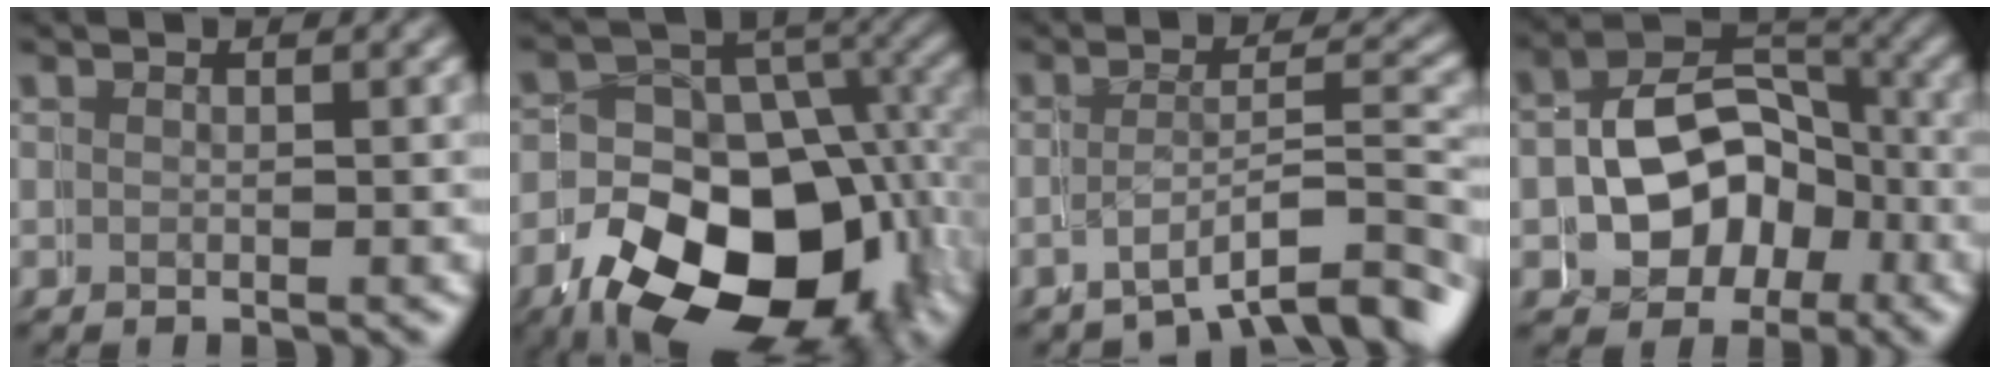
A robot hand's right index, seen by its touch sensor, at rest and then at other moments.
{"total": 16.8, "force": [-6.6, 11.0, 10.7], "torque": [-0.152, -0.066, -0.073]}
{"total": 3.9, "force": [-3.1, 0.2, 2.3], "torque": [-0.021, -0.011, -0.046]}
{"total": 7.5, "force": [-1.3, 7.0, 2.4], "torque": [-0.050, -0.025, -0.015]}